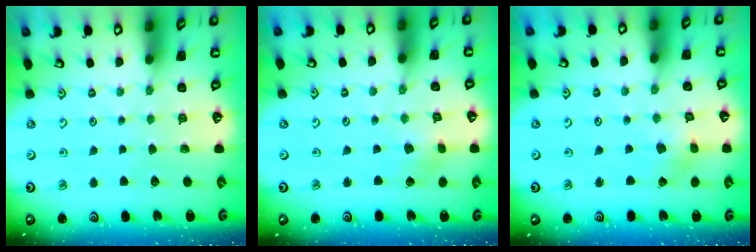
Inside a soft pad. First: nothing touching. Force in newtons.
{"total": 2.7, "press": 2.7, "slide": 0.3}
{"total": 2.1, "press": 2.1, "slide": 0.3}